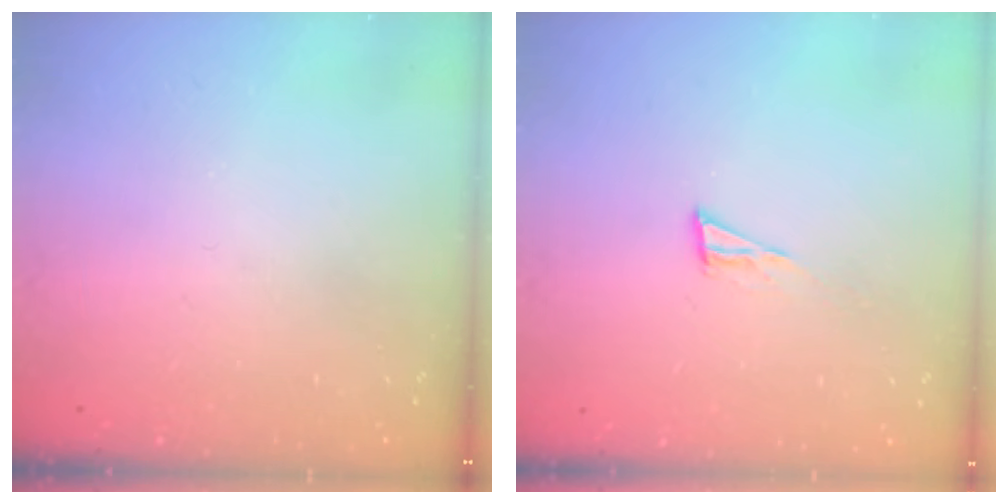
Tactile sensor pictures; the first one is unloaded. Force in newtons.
{"total": 4.8, "press": 4.7, "slide": 0.6}